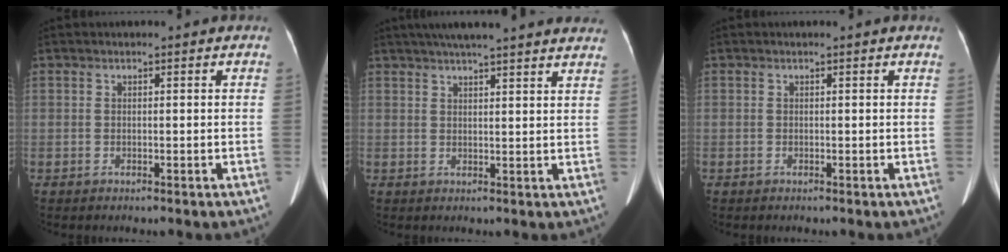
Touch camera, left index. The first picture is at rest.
{"total": 19.8, "force": [17.4, 1.3, 9.5], "torque": [-0.145, 0.030, 0.216]}
{"total": 0.9, "force": [0.8, 0.2, 0.3], "torque": [-0.011, 0.012, 0.002]}